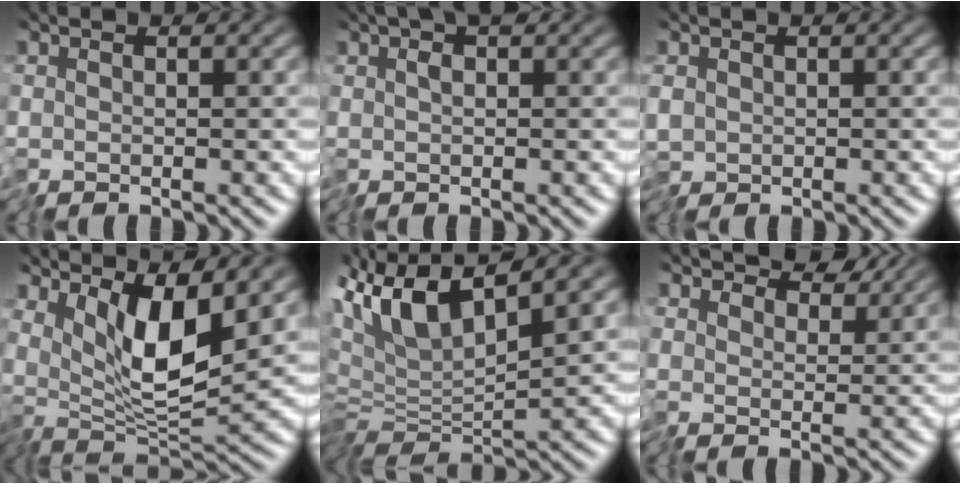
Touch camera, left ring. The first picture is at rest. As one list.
[{"total": 3.0, "force": [1.2, 1.5, 2.3], "torque": [-0.035, 0.008, 0.018]}, {"total": 1.3, "force": [0.0, 1.1, 0.7], "torque": [-0.018, -0.001, -0.003]}, {"total": 7.4, "force": [2.4, 2.3, 6.6], "torque": [-0.119, -0.014, 0.041]}, {"total": 6.6, "force": [2.3, 2.7, 5.6], "torque": [-0.113, 0.010, 0.034]}, {"total": 5.2, "force": [4.4, 2.2, 1.7], "torque": [-0.037, 0.004, 0.060]}]